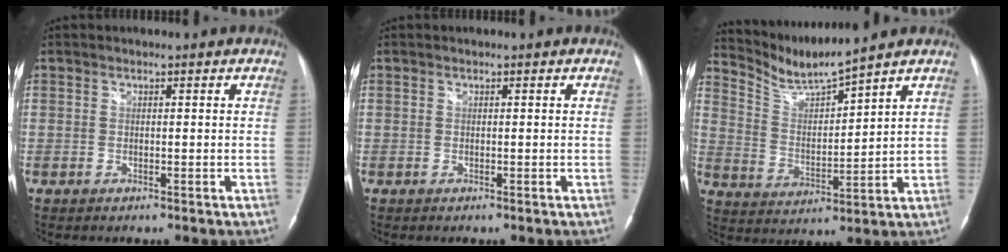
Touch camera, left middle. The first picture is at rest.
{"total": 0.0}
{"total": 7.4, "force": [7.1, -1.6, 1.1], "torque": [-0.036, -0.011, 0.153]}